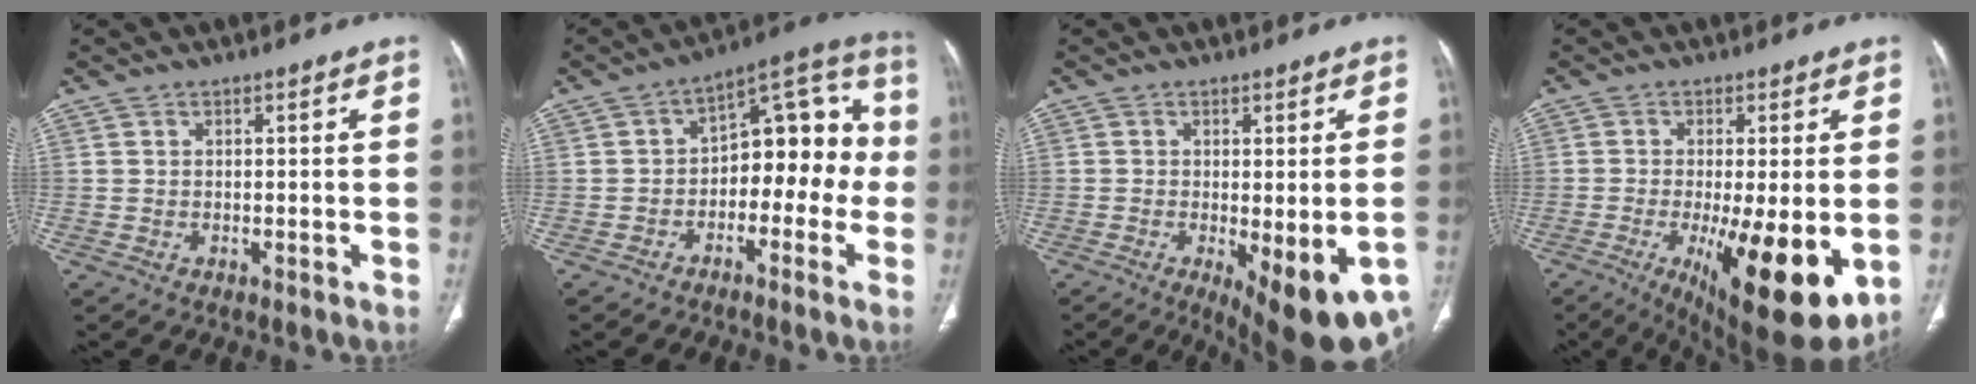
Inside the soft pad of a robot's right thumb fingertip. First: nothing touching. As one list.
[{"total": 14.5, "force": [-2.1, 8.9, 11.2], "torque": [-0.096, 0.061, -0.041]}, {"total": 13.8, "force": [-5.6, 4.8, 11.7], "torque": [-0.129, -0.011, -0.067]}, {"total": 17.0, "force": [-4.5, 4.9, 15.6], "torque": [-0.213, -0.029, -0.049]}]